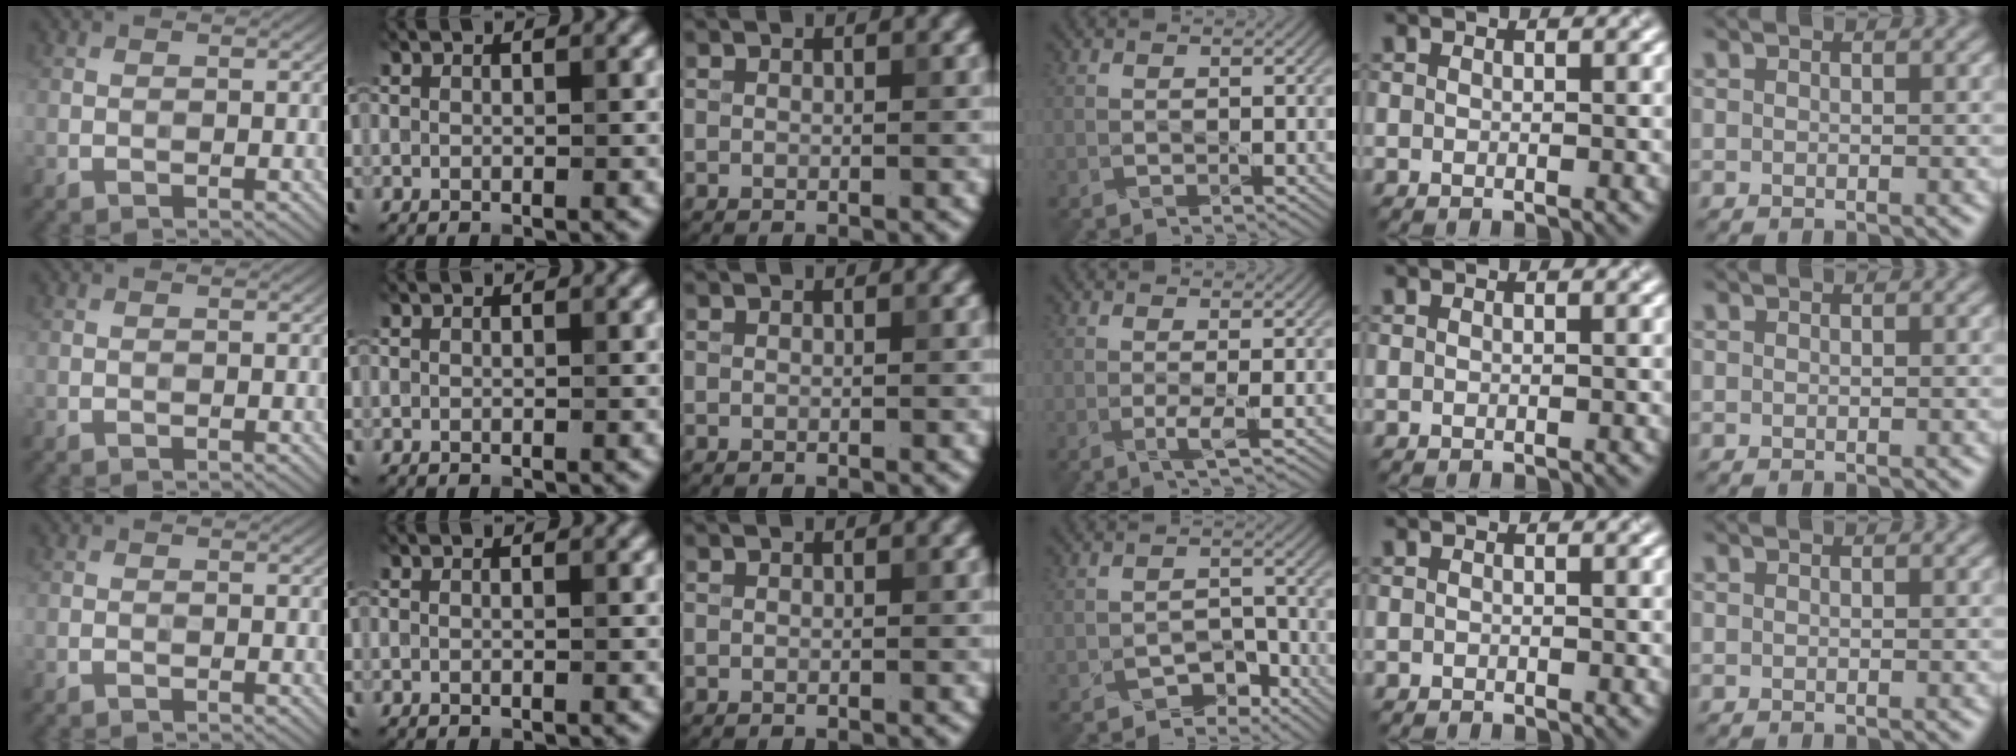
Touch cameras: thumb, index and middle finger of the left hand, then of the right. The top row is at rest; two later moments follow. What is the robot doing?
{"motion": "disassemble", "object": "velcro strap"}